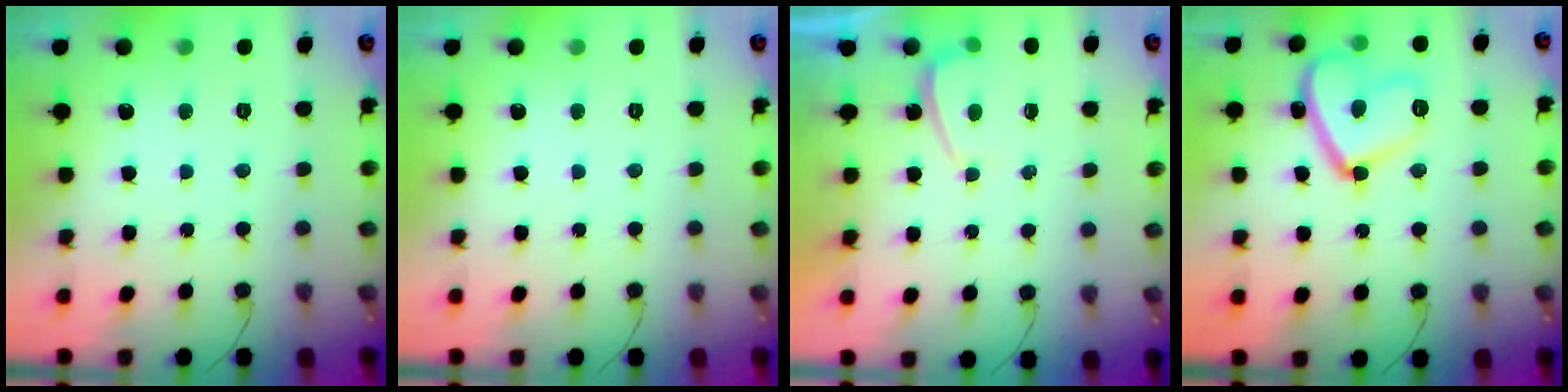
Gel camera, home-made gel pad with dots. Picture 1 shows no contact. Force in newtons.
{"total": 0.0}
{"total": 0.0}
{"total": 14.7, "press": 14.6, "slide": 1.2}